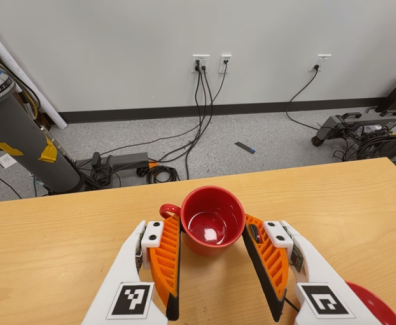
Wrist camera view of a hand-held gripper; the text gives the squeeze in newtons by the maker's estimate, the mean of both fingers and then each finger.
{"total": 1.2, "left": 0.8, "right": 1.6}